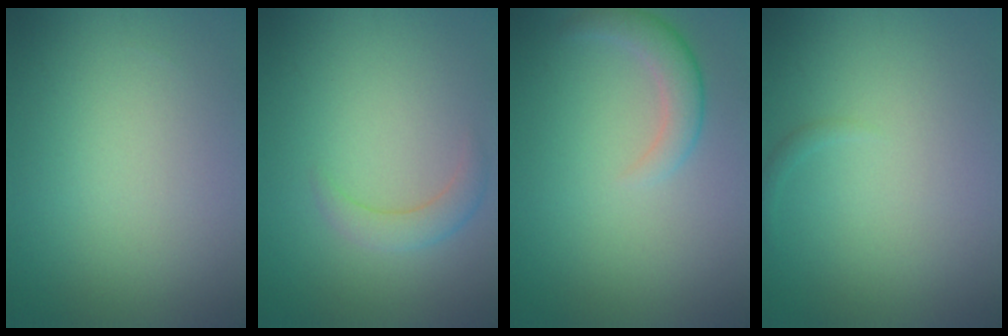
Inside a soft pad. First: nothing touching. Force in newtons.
{"total": 2.0, "press": 2.0, "slide": 0.0}
{"total": 2.5, "press": 2.5, "slide": 0.3}
{"total": 0.5, "press": 0.5, "slide": 0.1}